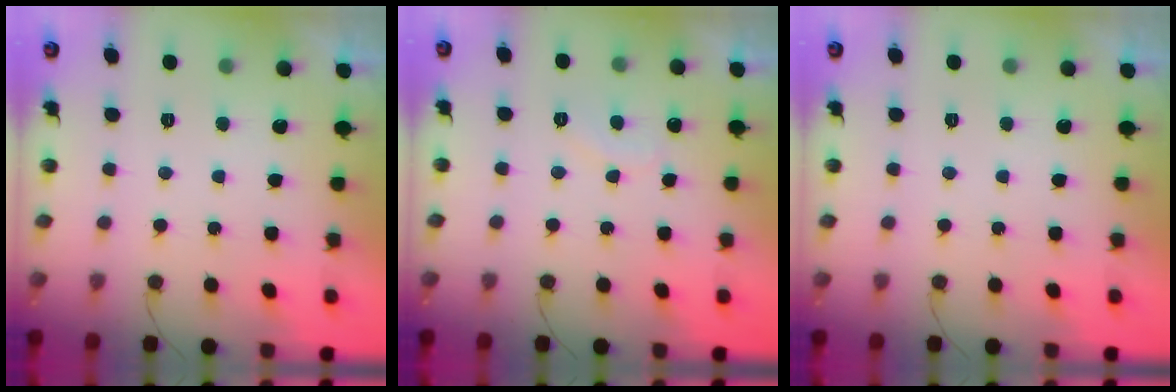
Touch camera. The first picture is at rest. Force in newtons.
{"total": 7.1, "press": 7.0, "slide": 0.5}
{"total": 0.0}